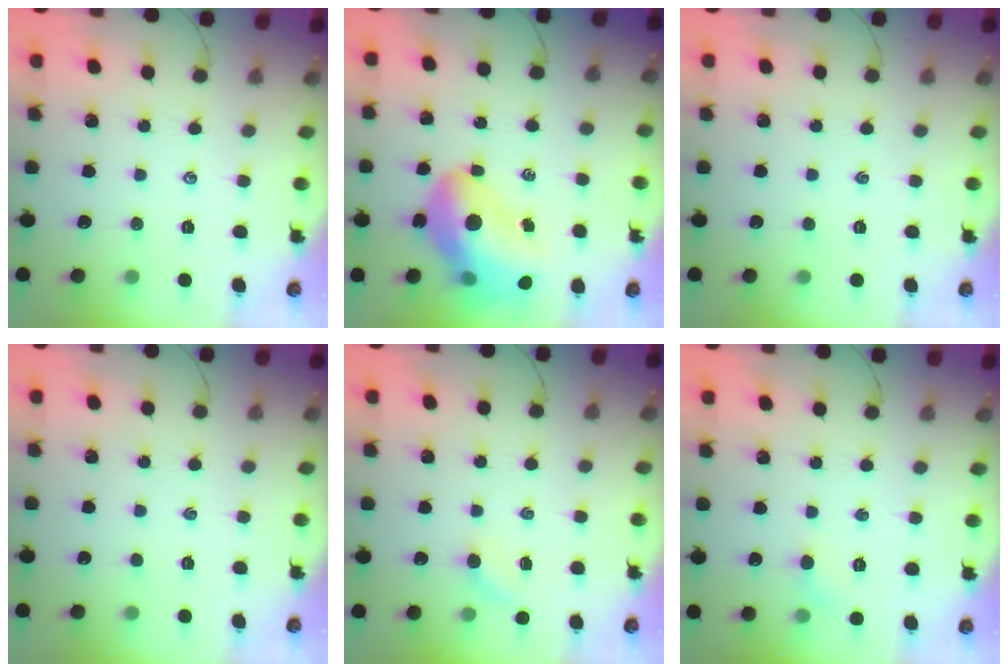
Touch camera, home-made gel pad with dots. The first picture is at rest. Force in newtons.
{"total": 19.2, "press": 18.4, "slide": 5.3}
{"total": 0.0}
{"total": 0.0}
{"total": 4.4, "press": 4.3, "slide": 1.1}
{"total": 3.5, "press": 3.3, "slide": 1.2}